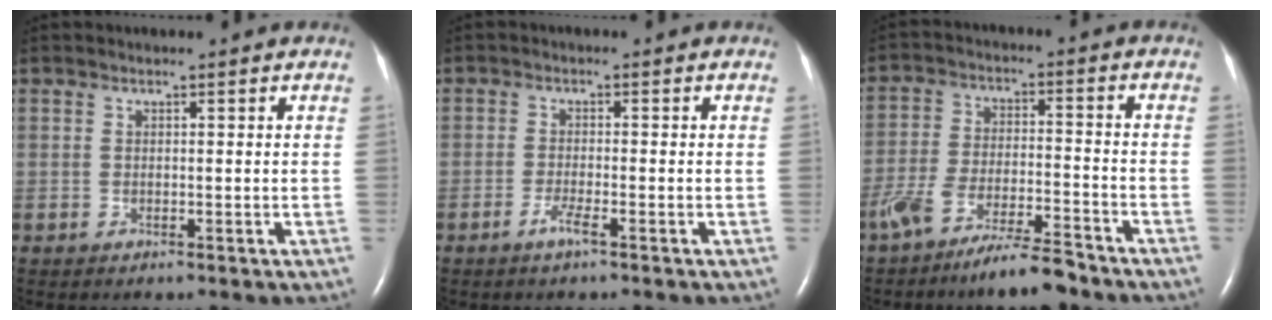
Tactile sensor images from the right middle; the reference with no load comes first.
{"total": 2.1, "force": [-1.3, -0.1, 1.6], "torque": [-0.033, -0.002, -0.030]}
{"total": 9.9, "force": [-7.9, 1.6, 5.7], "torque": [-0.111, -0.007, -0.142]}